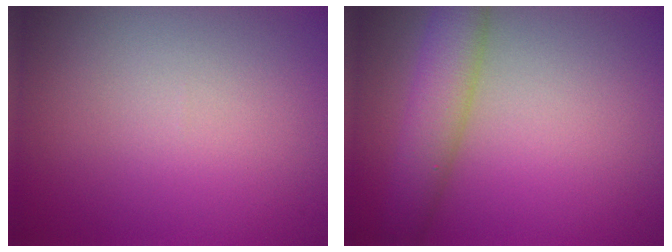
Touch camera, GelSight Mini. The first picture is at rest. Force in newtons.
{"total": 4.5, "press": 4.5, "slide": 0.1}